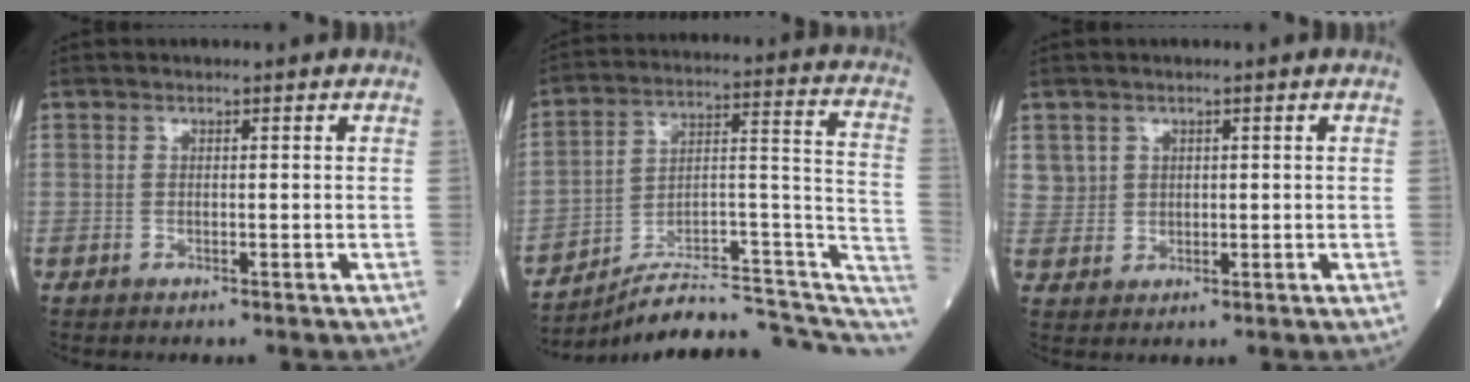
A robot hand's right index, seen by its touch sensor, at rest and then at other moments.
{"total": 19.7, "force": [-17.0, 4.6, 8.8], "torque": [-0.084, 0.074, -0.246]}
{"total": 3.6, "force": [1.6, 3.2, 0.1], "torque": [0.010, 0.003, 0.032]}